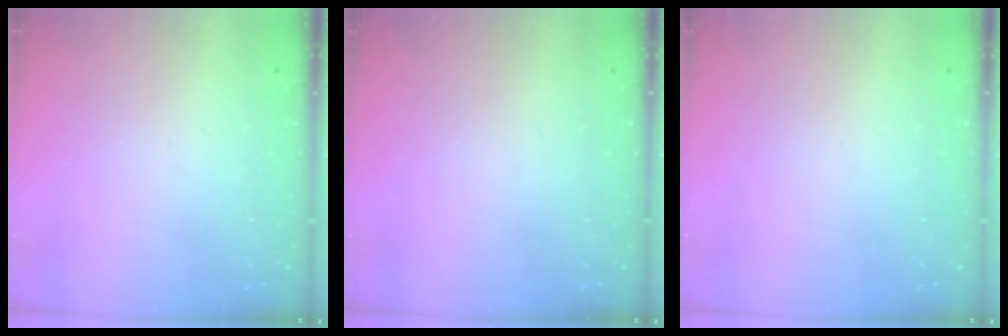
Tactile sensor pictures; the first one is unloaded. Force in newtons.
{"total": 0.0}
{"total": 0.0}